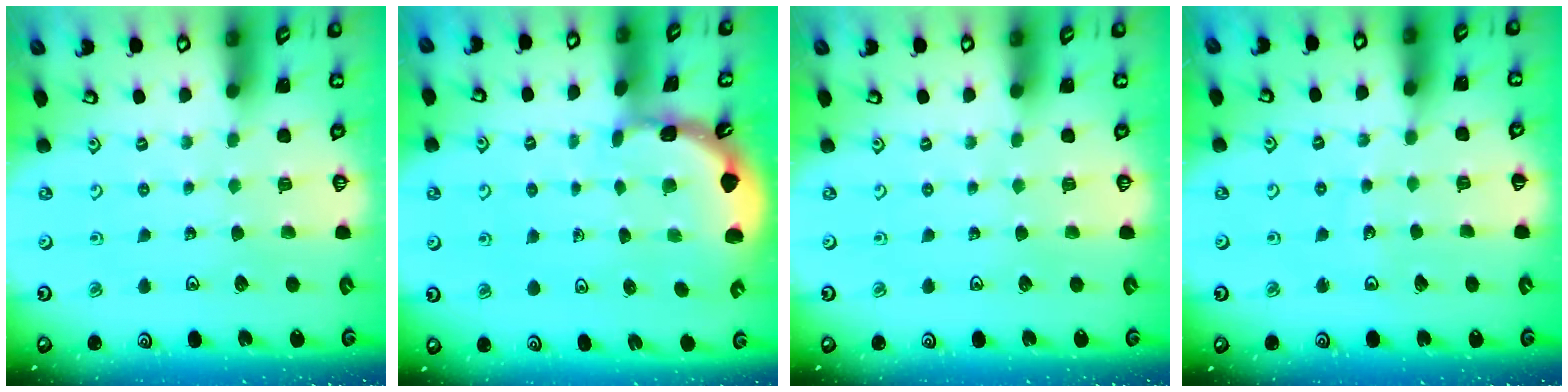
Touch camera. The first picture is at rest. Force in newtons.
{"total": 1.6, "press": 1.6, "slide": 0.3}
{"total": 0.0}
{"total": 3.0, "press": 3.0, "slide": 0.2}